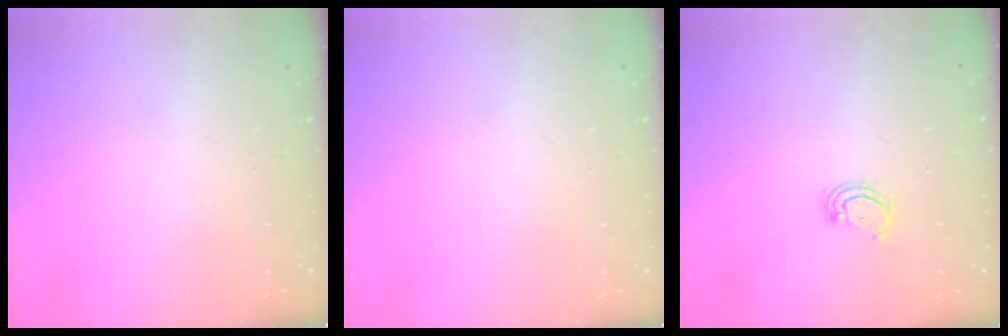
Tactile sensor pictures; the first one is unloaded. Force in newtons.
{"total": 0.0}
{"total": 2.9, "press": 2.9, "slide": 0.2}